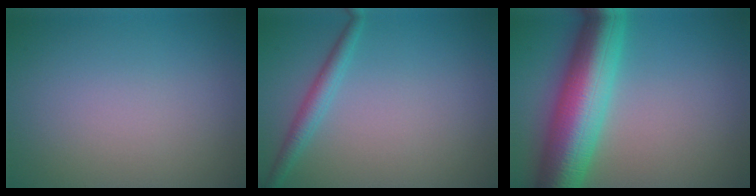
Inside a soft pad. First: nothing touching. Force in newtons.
{"total": 2.0, "press": 2.0, "slide": 0.1}
{"total": 10.5, "press": 10.5, "slide": 0.2}